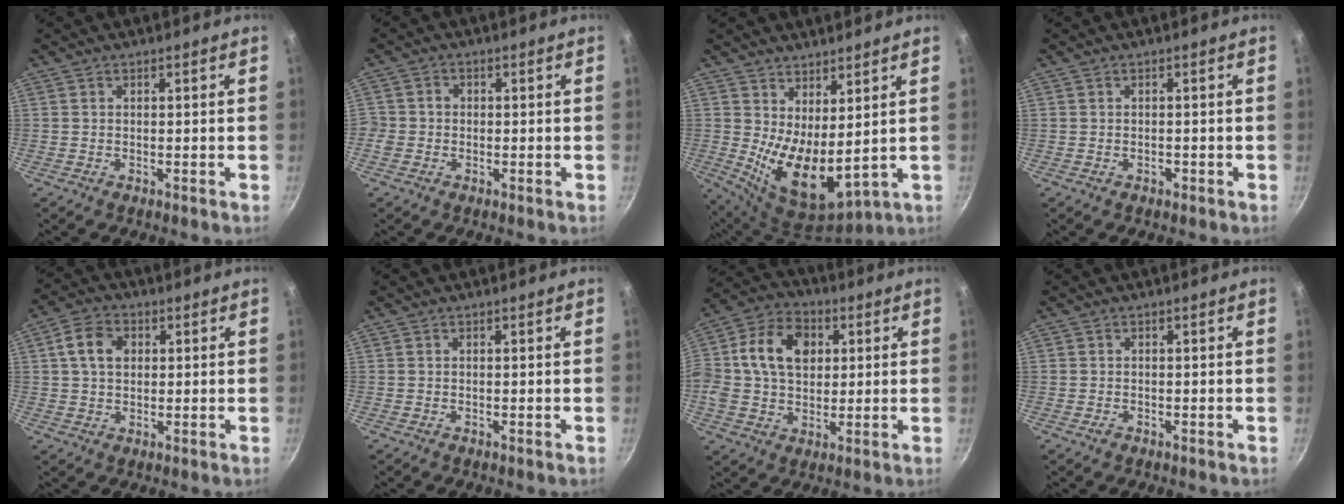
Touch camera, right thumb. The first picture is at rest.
{"total": 2.7, "force": [-0.7, 2.5, 0.8], "torque": [-0.004, 0.009, -0.018]}
{"total": 11.3, "force": [3.1, 5.2, 9.5], "torque": [-0.145, -0.050, 0.068]}
{"total": 0.8, "force": [-0.4, 0.6, 0.4], "torque": [-0.003, 0.005, -0.005]}
{"total": 4.7, "force": [0.9, 3.6, 2.9], "torque": [-0.041, 0.008, 0.007]}
{"total": 0.0}
{"total": 15.1, "force": [3.0, 11.1, 9.8], "torque": [-0.159, 0.015, 0.034]}
{"total": 1.0, "force": [-0.5, 0.7, 0.3], "torque": [-0.005, 0.002, -0.008]}